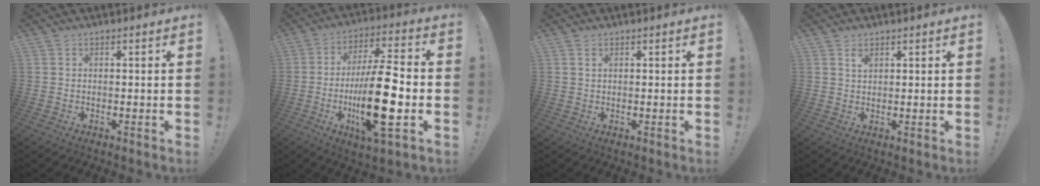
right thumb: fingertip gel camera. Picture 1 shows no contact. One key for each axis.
{"total": 21.3, "fx": -3.9, "fy": 6.2, "fz": 20.0, "tx": -0.363, "ty": 0.003, "tz": -0.063}
{"total": 1.3, "fx": 0.7, "fy": 0.4, "fz": 1.0, "tx": -0.018, "ty": 0.000, "tz": 0.012}
{"total": 1.8, "fx": 1.3, "fy": 0.8, "fz": 1.0, "tx": -0.010, "ty": -0.007, "tz": 0.023}